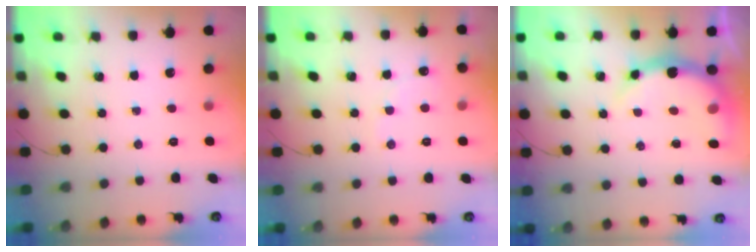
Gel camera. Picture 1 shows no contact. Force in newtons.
{"total": 6.8, "press": 6.7, "slide": 1.2}
{"total": 8.1, "press": 8.0, "slide": 1.2}